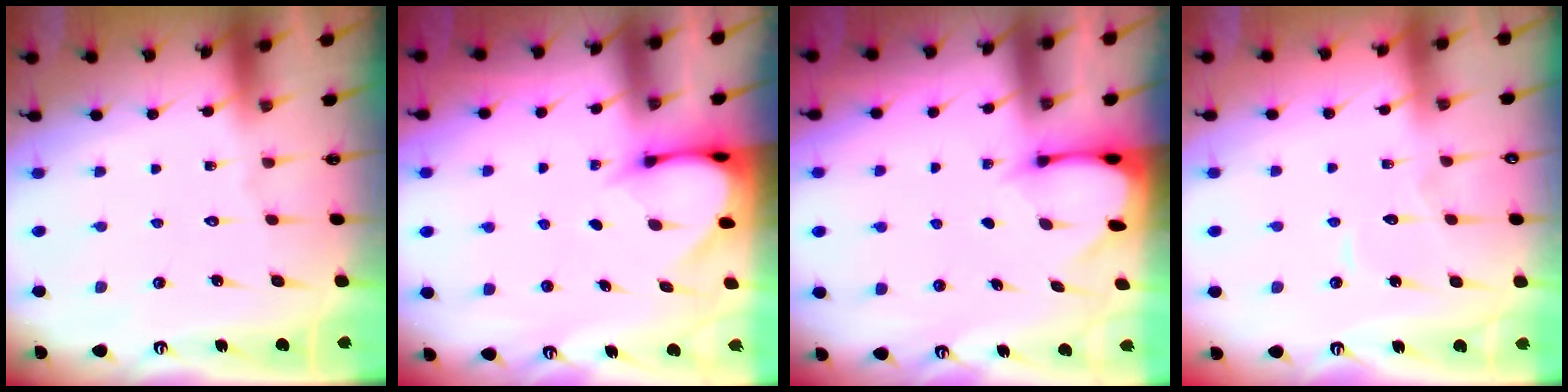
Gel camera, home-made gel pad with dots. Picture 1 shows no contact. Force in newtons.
{"total": 3.4, "press": 3.4, "slide": 0.3}
{"total": 2.5, "press": 2.5, "slide": 0.3}
{"total": 4.7, "press": 4.7, "slide": 0.3}